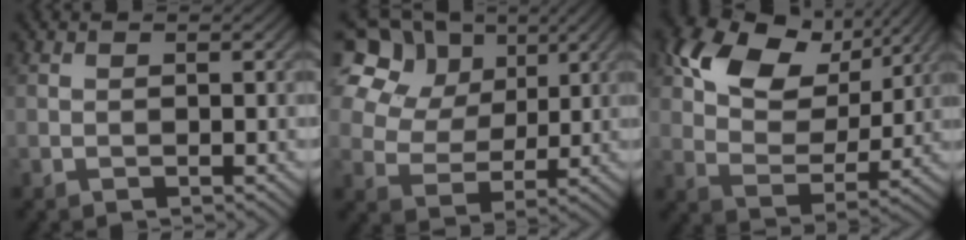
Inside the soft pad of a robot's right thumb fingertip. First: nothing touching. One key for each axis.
{"total": 17.1, "fx": 8.7, "fy": 12.2, "fz": 8.3, "tx": -0.238, "ty": 0.048, "tz": 0.196}
{"total": 12.0, "fx": 5.8, "fy": 7.6, "fz": 7.3, "tx": -0.150, "ty": 0.007, "tz": 0.104}